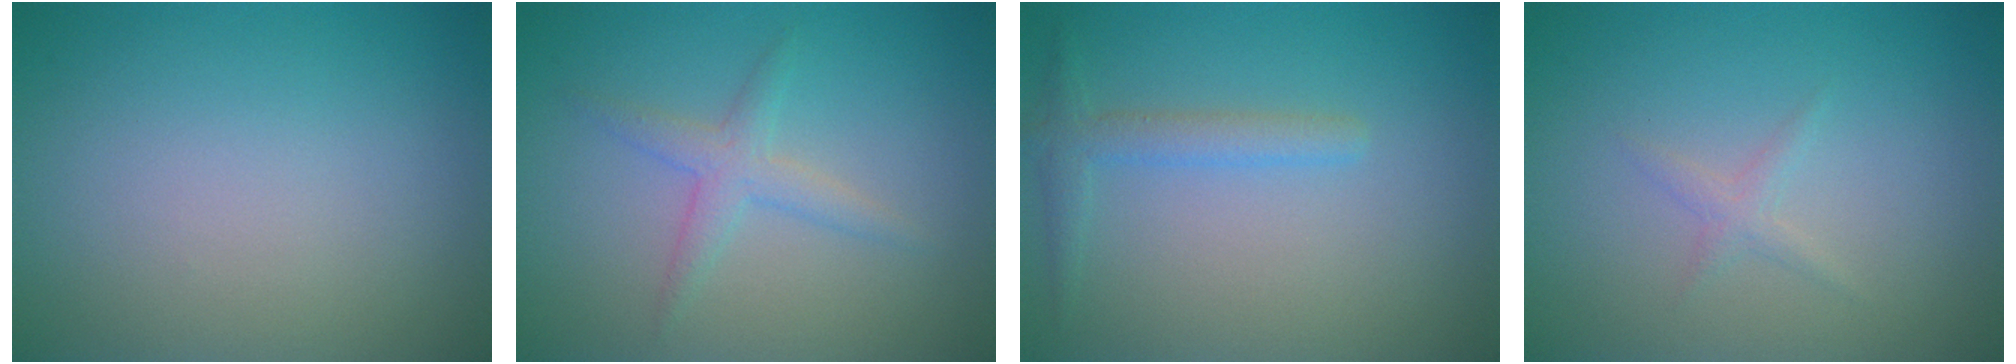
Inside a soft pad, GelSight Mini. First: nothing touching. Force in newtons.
{"total": 2.1, "press": 2.1, "slide": 0.1}
{"total": 1.4, "press": 1.4, "slide": 0.1}
{"total": 1.0, "press": 1.0, "slide": 0.1}